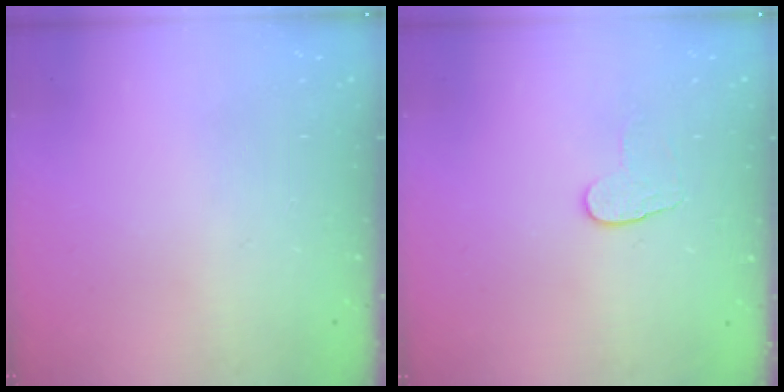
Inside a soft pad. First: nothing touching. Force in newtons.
{"total": 6.2, "press": 6.1, "slide": 0.5}